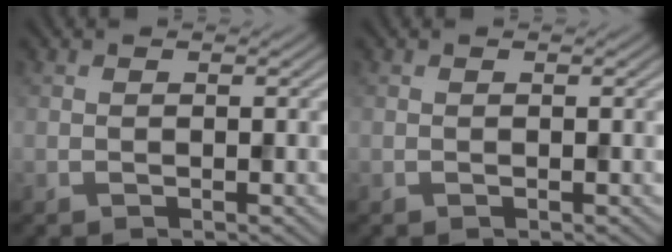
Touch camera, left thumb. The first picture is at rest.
{"total": 0.0}